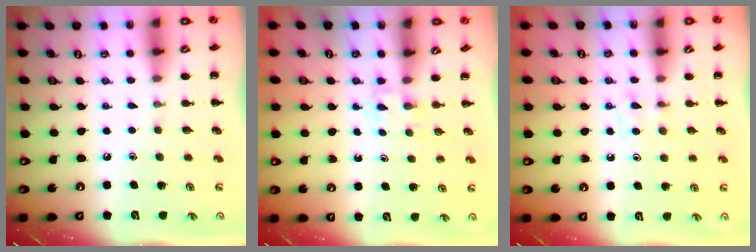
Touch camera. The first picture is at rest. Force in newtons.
{"total": 2.3, "press": 2.1, "slide": 0.8}
{"total": 4.0, "press": 3.6, "slide": 1.7}